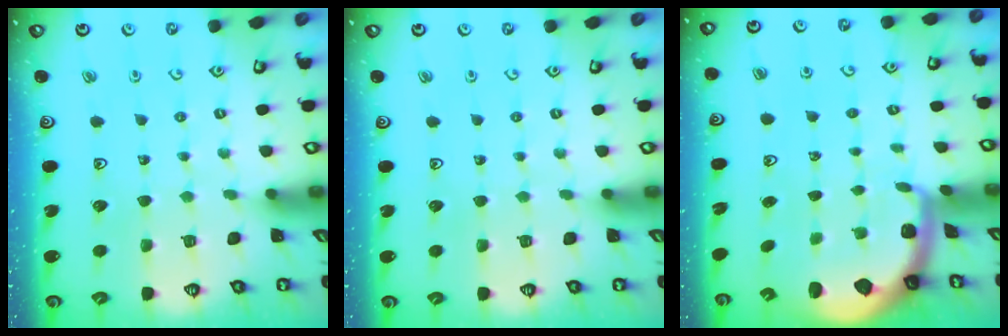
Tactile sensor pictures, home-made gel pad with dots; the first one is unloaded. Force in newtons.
{"total": 0.0}
{"total": 1.1, "press": 1.0, "slide": 0.3}